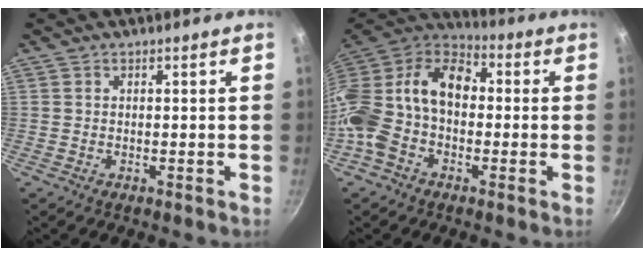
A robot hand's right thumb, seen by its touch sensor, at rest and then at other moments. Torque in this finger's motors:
{"motor_torque": [2.68, 2.33, 1.70, -1.07, 0.25]}